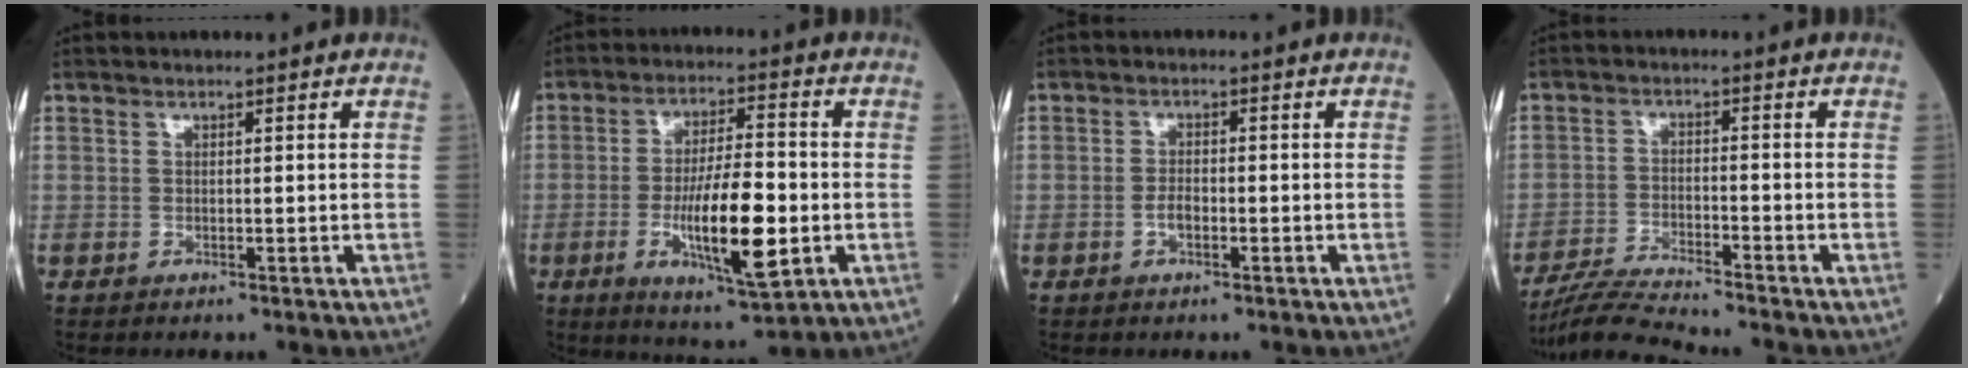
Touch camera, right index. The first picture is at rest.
{"total": 12.2, "force": [-2.8, 2.3, 11.6], "torque": [-0.207, -0.011, -0.044]}
{"total": 2.0, "force": [-0.8, 0.8, 1.6], "torque": [-0.028, 0.004, -0.011]}
{"total": 7.1, "force": [-6.7, -1.5, 1.8], "torque": [-0.039, -0.024, -0.126]}